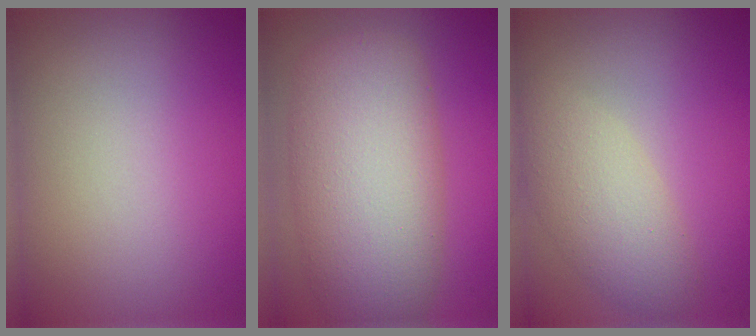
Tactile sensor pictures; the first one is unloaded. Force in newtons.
{"total": 10.0, "press": 9.9, "slide": 0.4}
{"total": 4.0, "press": 4.0, "slide": 0.2}